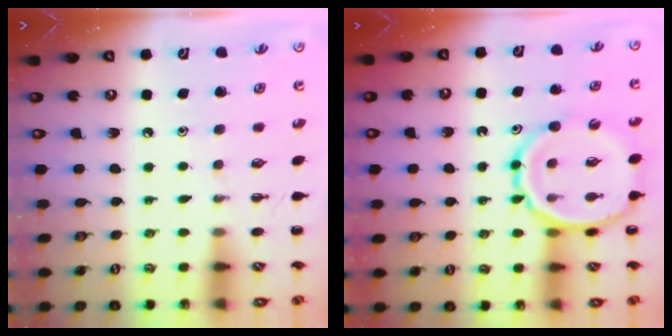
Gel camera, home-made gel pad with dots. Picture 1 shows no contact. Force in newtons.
{"total": 12.2, "press": 11.7, "slide": 3.1}